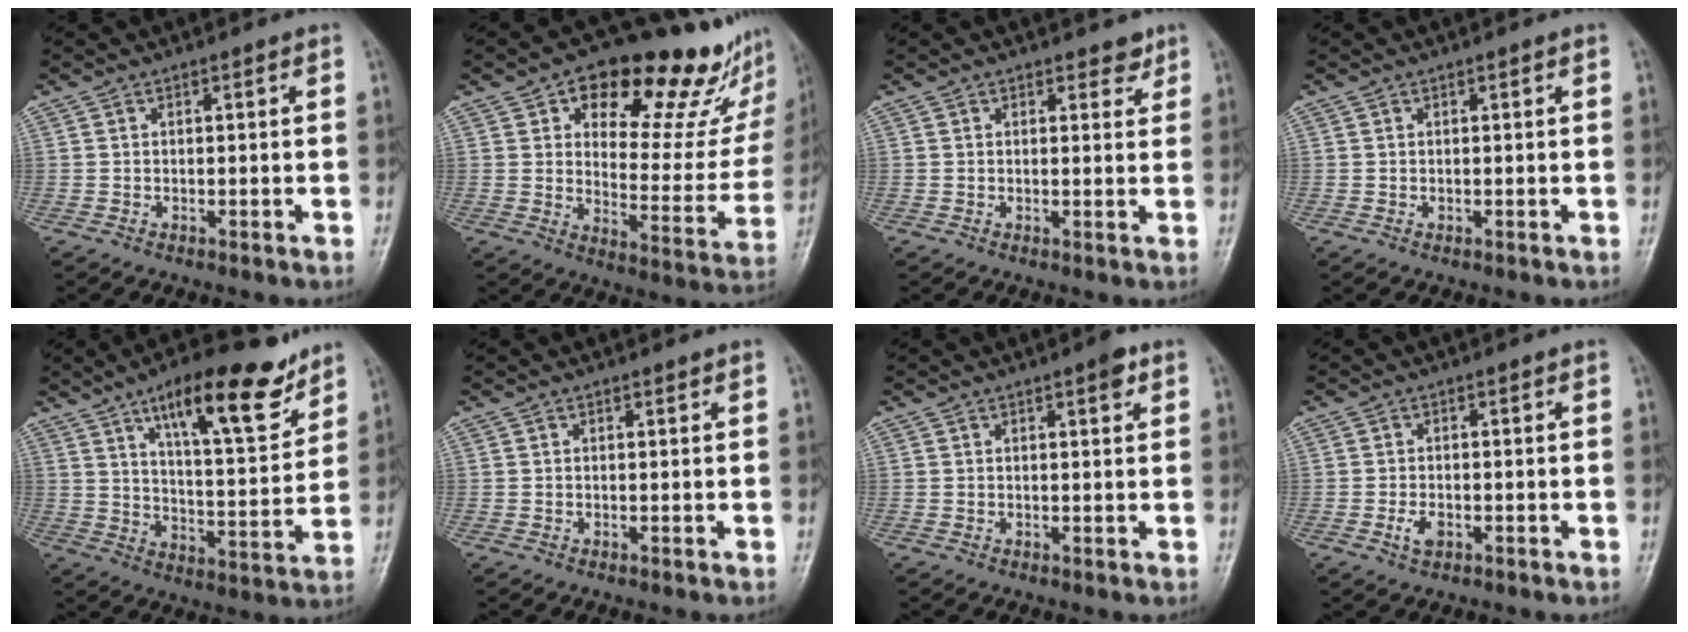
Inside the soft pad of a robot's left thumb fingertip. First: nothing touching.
{"total": 24.9, "force": [15.6, 11.2, 15.8], "torque": [-0.160, -0.063, 0.213]}
{"total": 2.1, "force": [1.6, 1.2, 0.8], "torque": [0.007, -0.009, 0.017]}
{"total": 0.0}
{"total": 17.6, "force": [11.1, 5.4, 12.6], "torque": [-0.164, -0.057, 0.179]}
{"total": 0.0}
{"total": 2.5, "force": [1.3, 0.7, 1.9], "torque": [-0.024, -0.004, 0.016]}
{"total": 2.4, "force": [-0.9, 1.4, 1.7], "torque": [-0.036, 0.001, -0.016]}